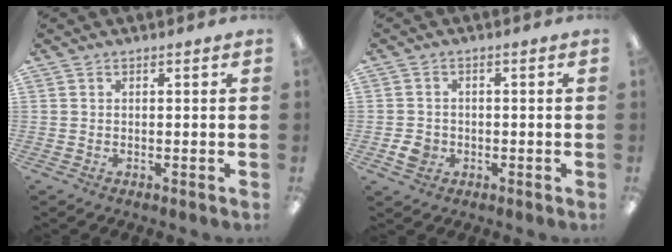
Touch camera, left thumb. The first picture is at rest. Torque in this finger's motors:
{"motor_torque": [0.07, 0.23, -0.01, -0.06, 0.00]}